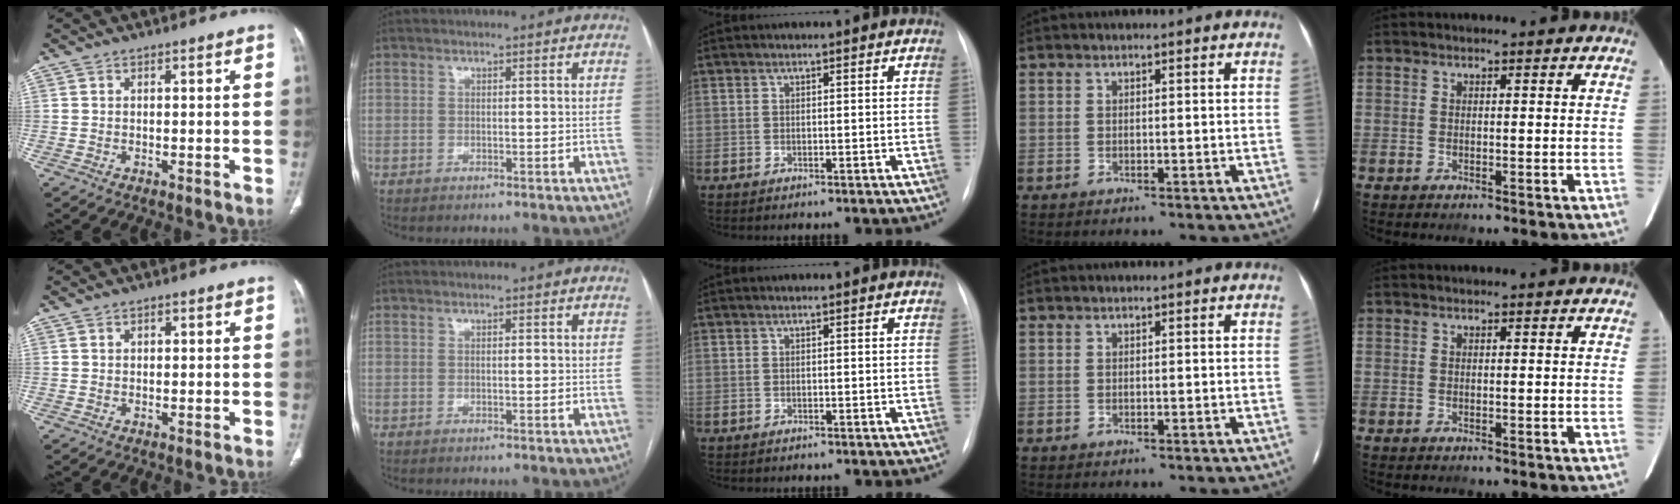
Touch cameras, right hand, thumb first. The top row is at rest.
{"thumb": {"total": 1.0, "force": [0.4, 0.7, 0.6], "torque": [-0.004, 0.000, 0.005]}, "index": {"total": 0.9, "force": [0.1, 0.2, 0.8], "torque": [-0.014, 0.001, 0.002]}}